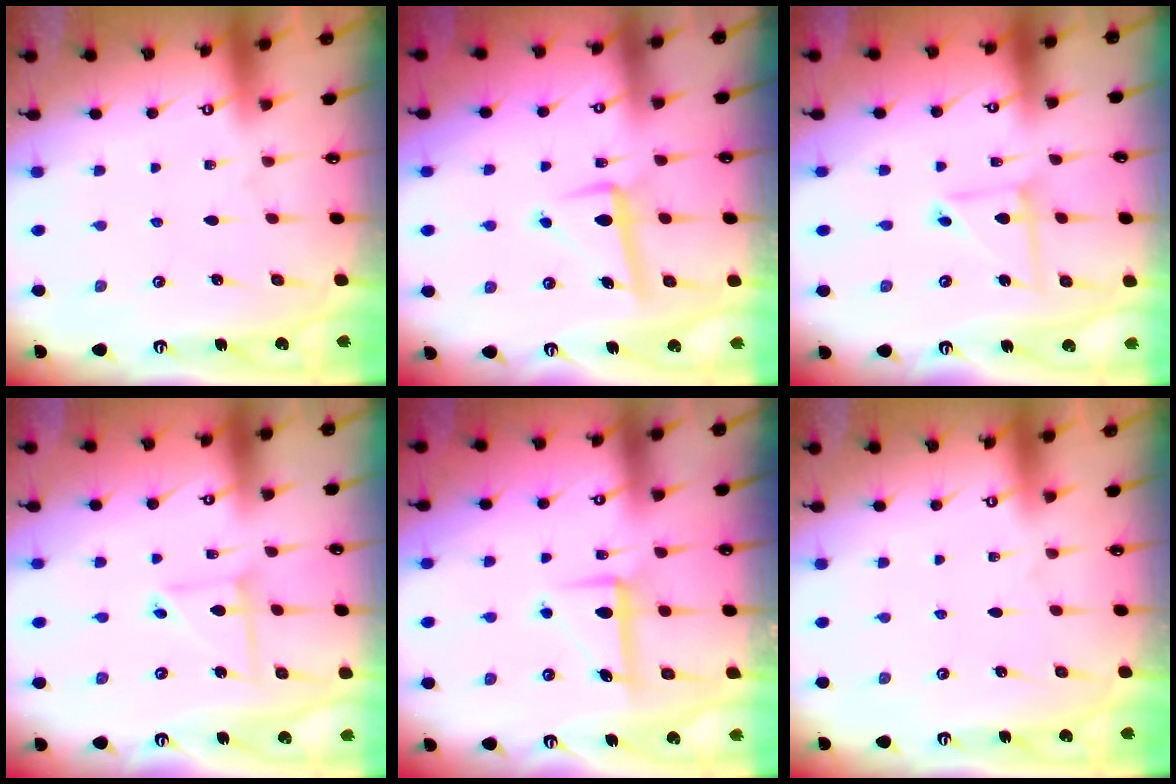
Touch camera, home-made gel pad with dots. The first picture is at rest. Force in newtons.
{"total": 7.3, "press": 7.1, "slide": 1.8}
{"total": 5.8, "press": 5.8, "slide": 0.6}
{"total": 5.4, "press": 5.4, "slide": 0.5}
{"total": 6.3, "press": 6.3, "slide": 0.6}
{"total": 0.0}